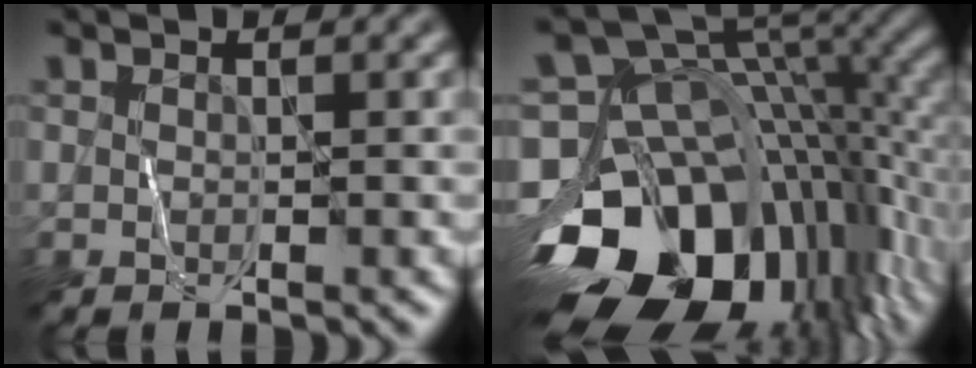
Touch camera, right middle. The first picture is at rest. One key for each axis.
{"total": 16.7, "fx": -5.2, "fy": 11.0, "fz": 11.4, "tx": -0.208, "ty": -0.015, "tz": -0.078}